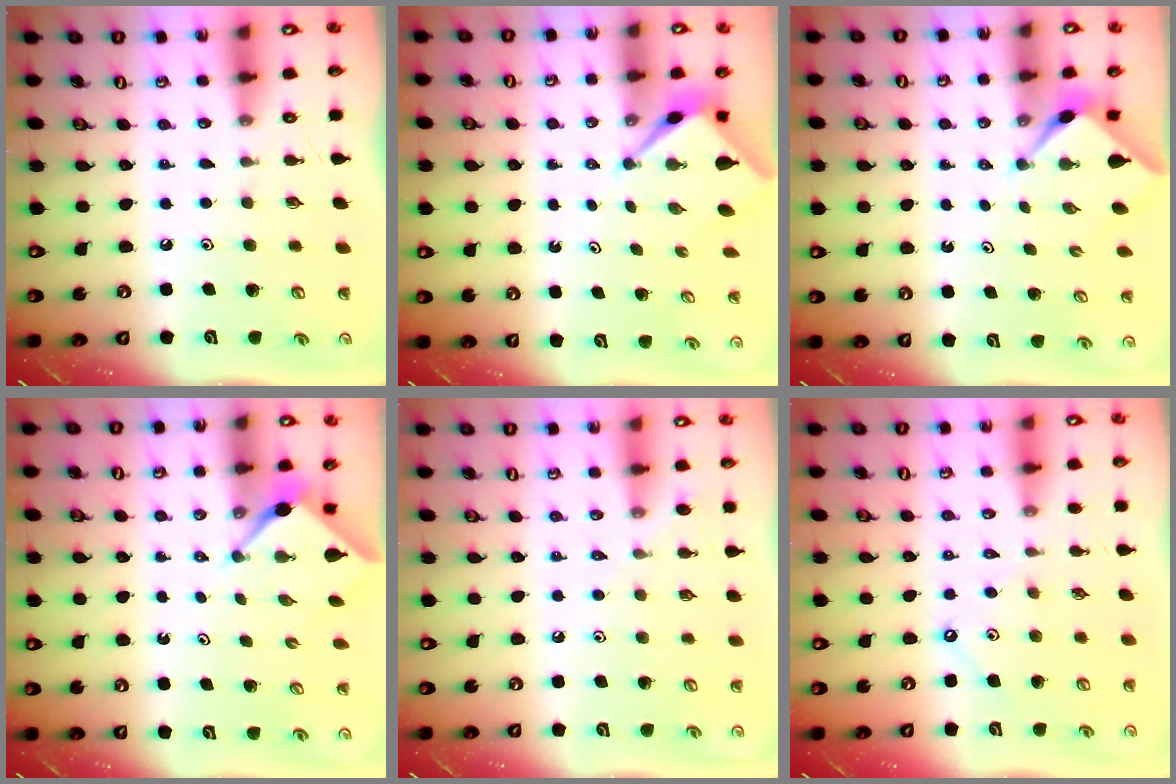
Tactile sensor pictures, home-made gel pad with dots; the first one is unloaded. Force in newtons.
{"total": 2.7, "press": 2.7, "slide": 0.2}
{"total": 2.3, "press": 2.2, "slide": 0.3}
{"total": 2.4, "press": 2.3, "slide": 0.3}
{"total": 3.3, "press": 3.2, "slide": 0.6}
{"total": 2.6, "press": 2.6, "slide": 0.4}